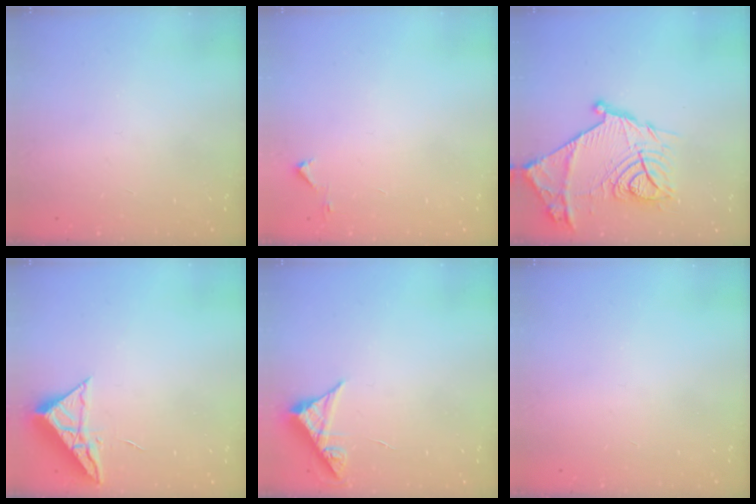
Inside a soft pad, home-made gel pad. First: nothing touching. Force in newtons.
{"total": 3.1, "press": 3.0, "slide": 0.3}
{"total": 23.5, "press": 23.5, "slide": 1.5}
{"total": 6.9, "press": 6.9, "slide": 0.3}
{"total": 5.3, "press": 5.2, "slide": 0.6}
{"total": 0.0}